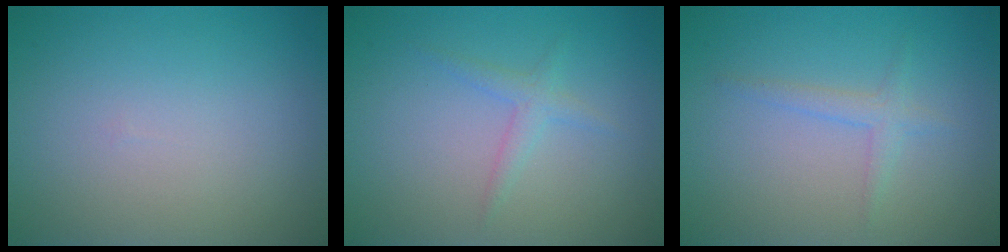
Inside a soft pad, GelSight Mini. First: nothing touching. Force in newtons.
{"total": 1.4, "press": 1.4, "slide": 0.0}
{"total": 1.4, "press": 1.4, "slide": 0.1}